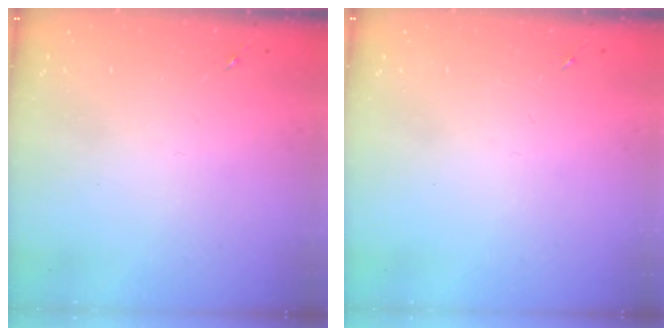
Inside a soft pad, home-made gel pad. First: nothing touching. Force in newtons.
{"total": 0.0}